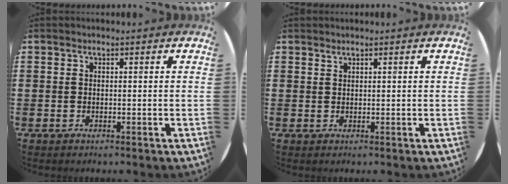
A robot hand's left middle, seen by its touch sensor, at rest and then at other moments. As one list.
[{"total": 0.6, "force": [0.6, 0.0, 0.0], "torque": [0.000, 0.001, 0.011]}]